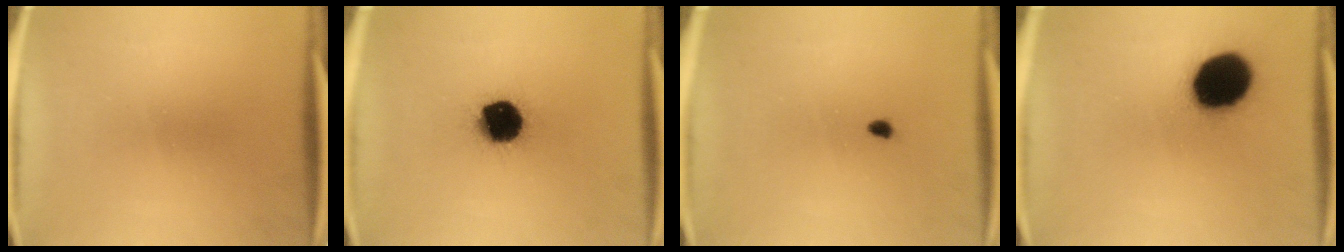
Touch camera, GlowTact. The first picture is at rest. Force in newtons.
{"total": 16.1}
{"total": 0.7}
{"total": 18.9}